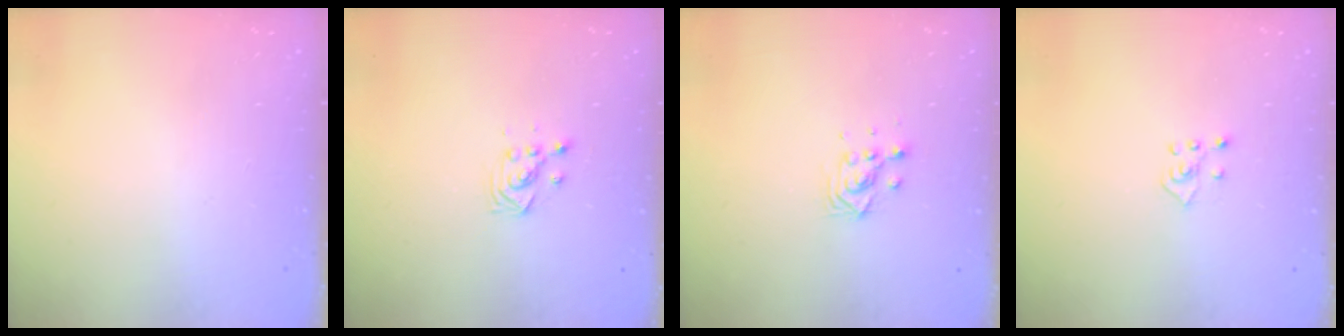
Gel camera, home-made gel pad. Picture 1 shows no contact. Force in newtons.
{"total": 2.9, "press": 2.9, "slide": 0.3}
{"total": 4.5, "press": 4.5, "slide": 0.2}
{"total": 2.3, "press": 2.3, "slide": 0.5}